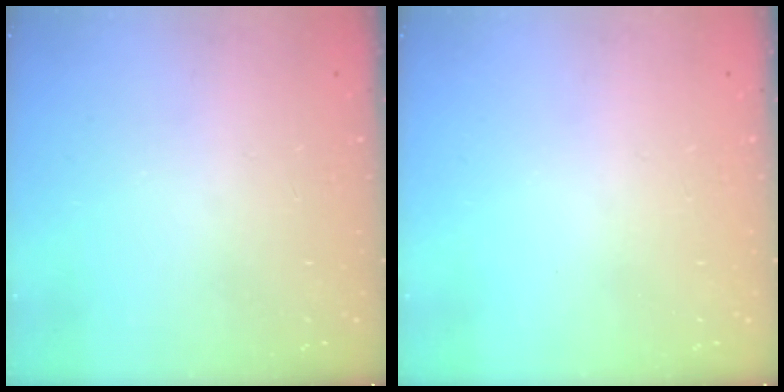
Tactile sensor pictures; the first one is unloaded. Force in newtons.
{"total": 0.0}